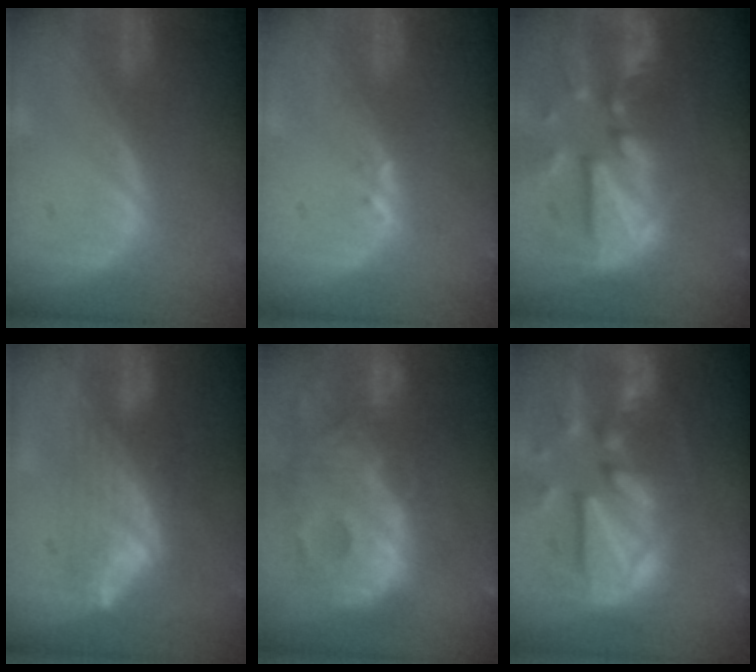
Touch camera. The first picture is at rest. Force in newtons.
{"total": 1.0, "press": 0.9, "slide": 0.5}
{"total": 12.3, "press": 10.6, "slide": 6.1}
{"total": 8.2, "press": 6.8, "slide": 4.7}
{"total": 14.0, "press": 12.1, "slide": 7.2}
{"total": 13.0, "press": 11.3, "slide": 6.4}